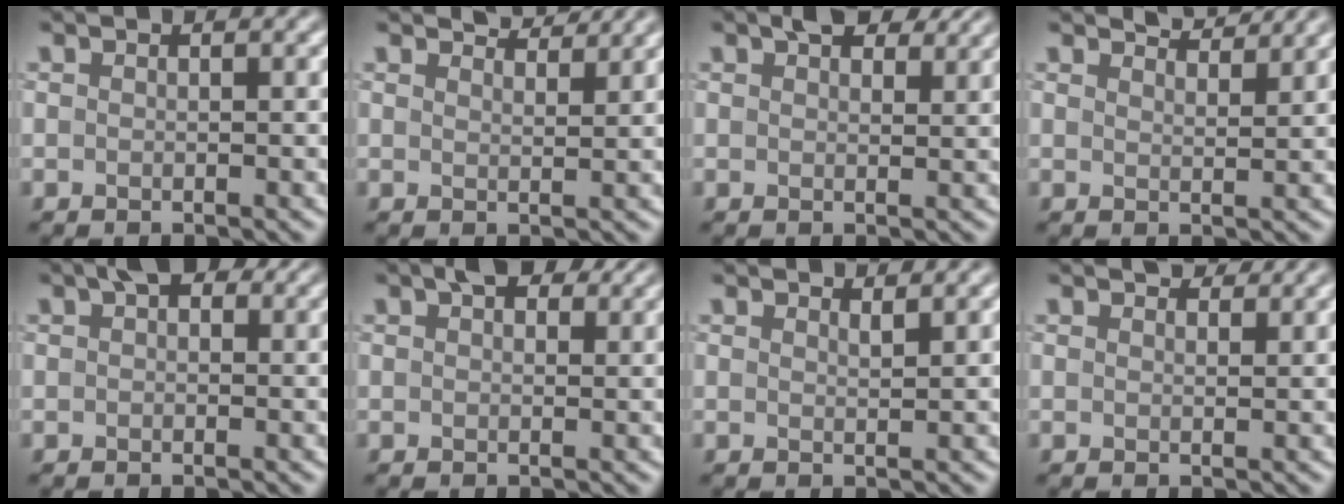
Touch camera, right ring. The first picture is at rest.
{"total": 2.7, "force": [2.6, 0.2, 0.6], "torque": [-0.010, 0.001, 0.035]}
{"total": 3.5, "force": [2.4, 1.6, 1.9], "torque": [-0.026, 0.005, 0.039]}
{"total": 3.0, "force": [2.9, 0.3, 0.8], "torque": [-0.010, 0.000, 0.038]}
{"total": 2.0, "force": [1.0, 1.2, 1.3], "torque": [-0.011, 0.005, 0.010]}
{"total": 2.7, "force": [1.6, 1.5, 1.6], "torque": [-0.016, 0.003, 0.024]}
{"total": 1.1, "force": [1.1, 0.1, 0.3], "torque": [-0.001, 0.001, 0.017]}
{"total": 2.1, "force": [1.9, 0.6, 0.7], "torque": [-0.013, 0.000, 0.028]}